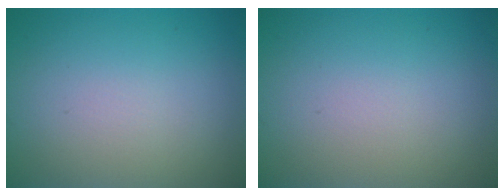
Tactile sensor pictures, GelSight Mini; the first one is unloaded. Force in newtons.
{"total": 0.0}